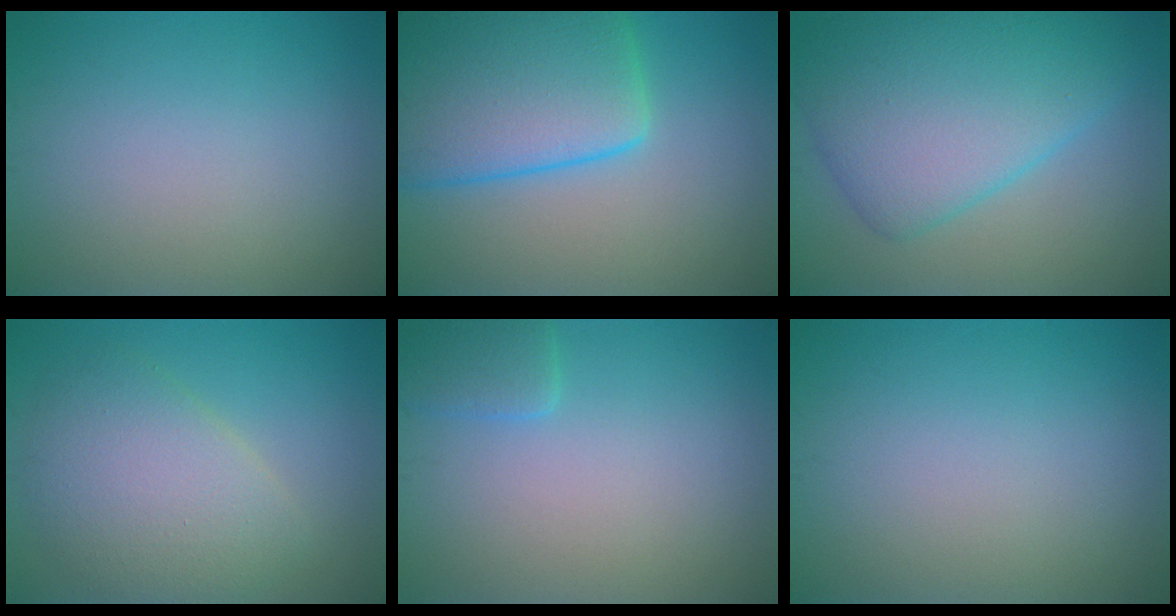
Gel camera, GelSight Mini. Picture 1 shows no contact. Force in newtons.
{"total": 10.8, "press": 10.8, "slide": 0.6}
{"total": 9.3, "press": 9.3, "slide": 0.3}
{"total": 5.7, "press": 5.7, "slide": 0.3}
{"total": 2.3, "press": 2.3, "slide": 0.2}
{"total": 0.0}